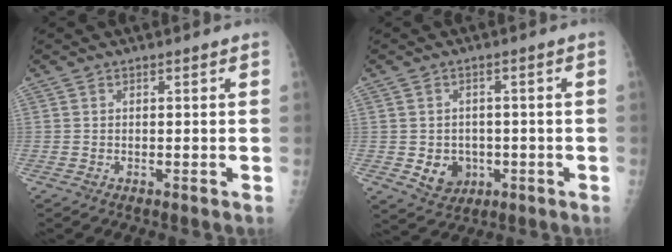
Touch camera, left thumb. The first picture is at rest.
{"total": 5.9, "force": [-1.3, 5.0, 2.8], "torque": [-0.019, 0.004, -0.010]}